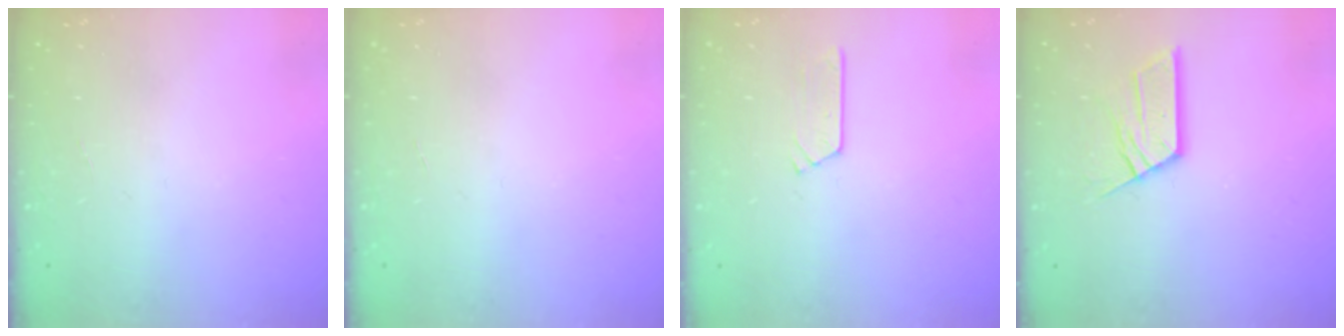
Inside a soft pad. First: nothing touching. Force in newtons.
{"total": 0.0}
{"total": 2.8, "press": 2.8, "slide": 0.3}
{"total": 10.8, "press": 10.7, "slide": 0.5}